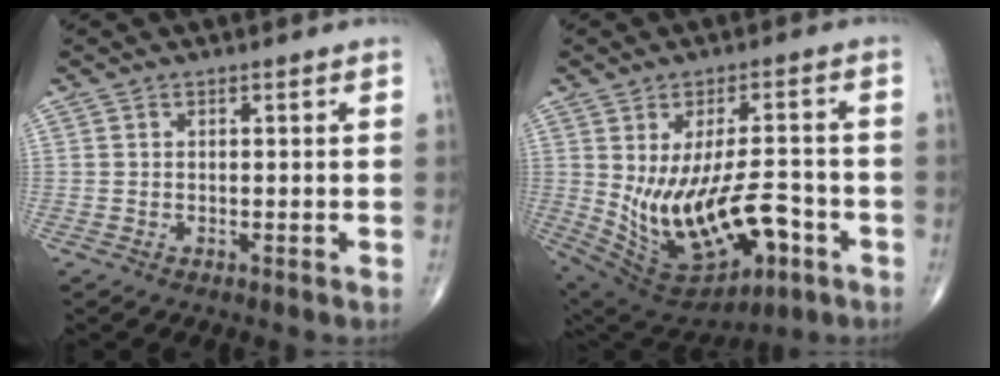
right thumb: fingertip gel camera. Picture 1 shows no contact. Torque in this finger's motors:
{"motor_torque": [2.18, 2.39, 0.70, 0.22, 0.45]}